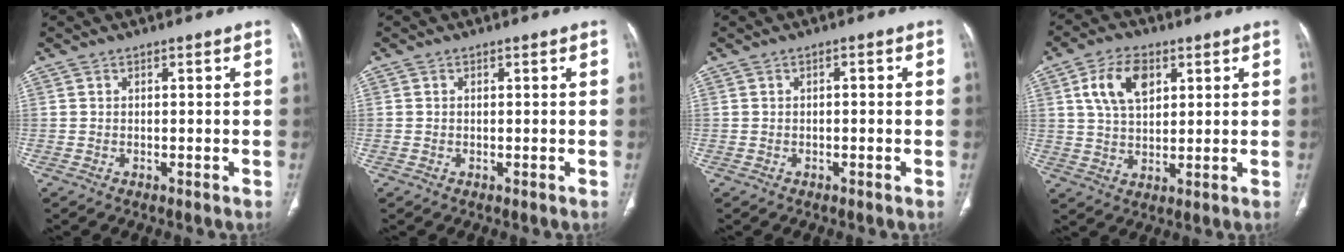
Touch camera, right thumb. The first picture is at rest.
{"total": 0.0}
{"total": 0.8, "force": [-0.1, 0.4, 0.7], "torque": [-0.006, 0.004, -0.004]}
{"total": 9.6, "force": [3.6, 5.8, 6.8], "torque": [-0.112, -0.009, 0.068]}